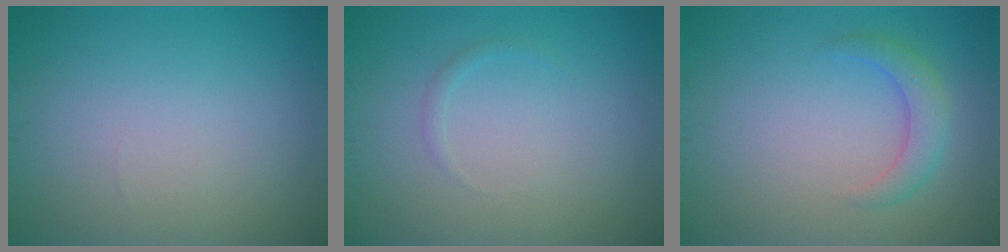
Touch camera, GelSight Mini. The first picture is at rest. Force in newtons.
{"total": 0.6, "press": 0.6, "slide": 0.1}
{"total": 2.4, "press": 2.4, "slide": 0.0}